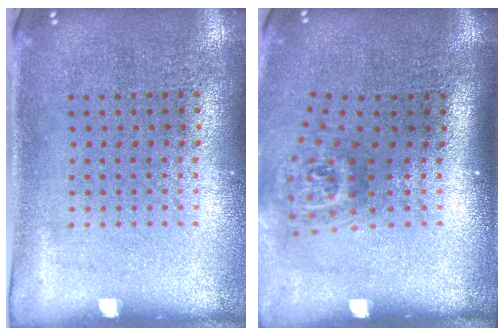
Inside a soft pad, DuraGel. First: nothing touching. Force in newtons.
{"total": 1.8, "press": 1.2, "slide": 1.4}